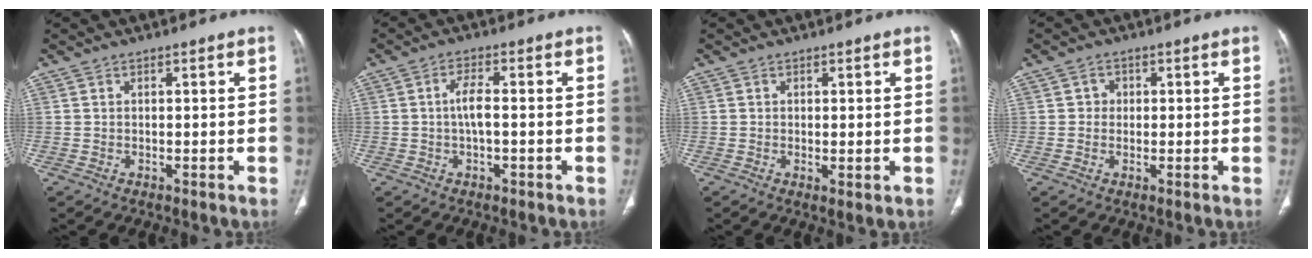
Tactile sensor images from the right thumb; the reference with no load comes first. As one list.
[{"total": 2.8, "force": [-0.3, 1.1, 2.6], "torque": [-0.051, 0.004, -0.009]}, {"total": 1.4, "force": [0.0, 0.5, 1.3], "torque": [-0.025, -0.009, 0.002]}, {"total": 1.9, "force": [0.2, 1.8, 0.5], "torque": [0.007, 0.003, -0.002]}]